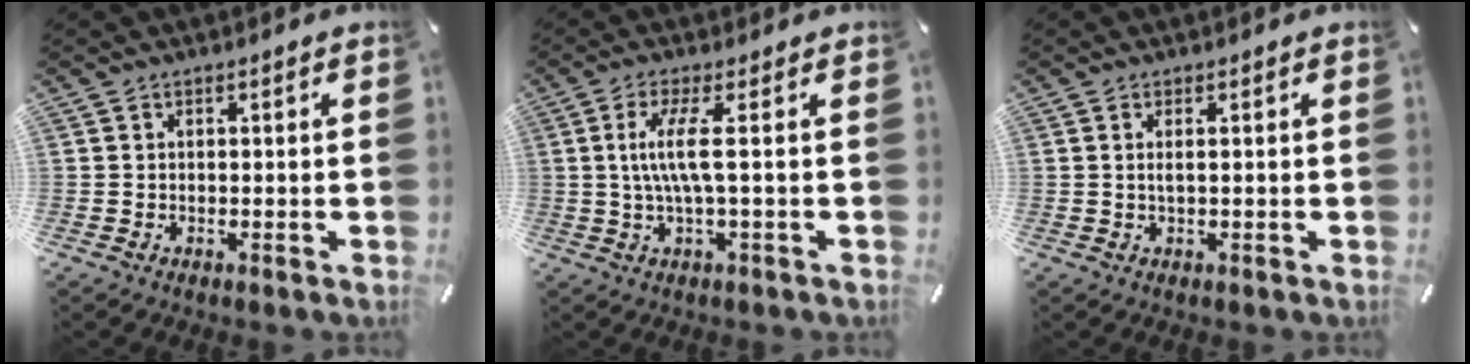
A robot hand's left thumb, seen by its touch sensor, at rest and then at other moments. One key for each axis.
{"total": 7.7, "fx": 0.5, "fy": 0.6, "fz": 7.6, "tx": -0.157, "ty": -0.006, "tz": 0.001}
{"total": 1.3, "fx": 0.2, "fy": 0.1, "fz": 1.3, "tx": -0.026, "ty": -0.002, "tz": 0.002}